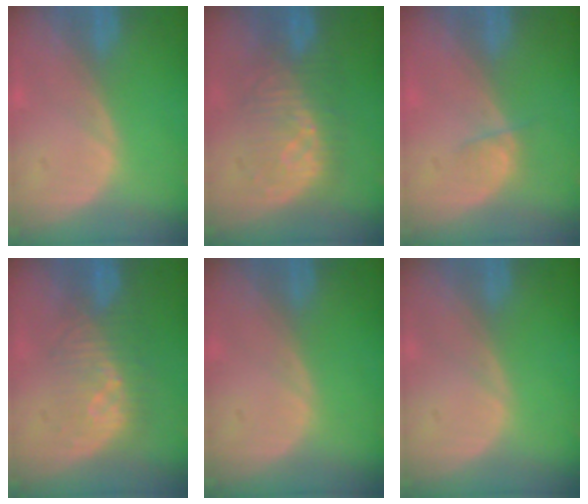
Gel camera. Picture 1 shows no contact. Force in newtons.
{"total": 7.9, "press": 7.9, "slide": 0.5}
{"total": 1.9, "press": 1.7, "slide": 0.8}
{"total": 8.0, "press": 7.5, "slide": 2.9}
{"total": 0.0}
{"total": 0.0}